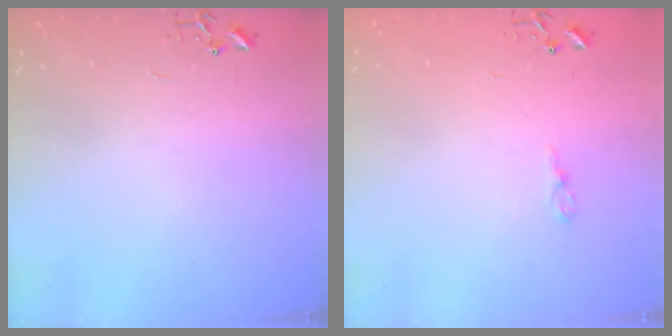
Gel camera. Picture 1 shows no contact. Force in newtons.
{"total": 3.8, "press": 3.8, "slide": 0.4}